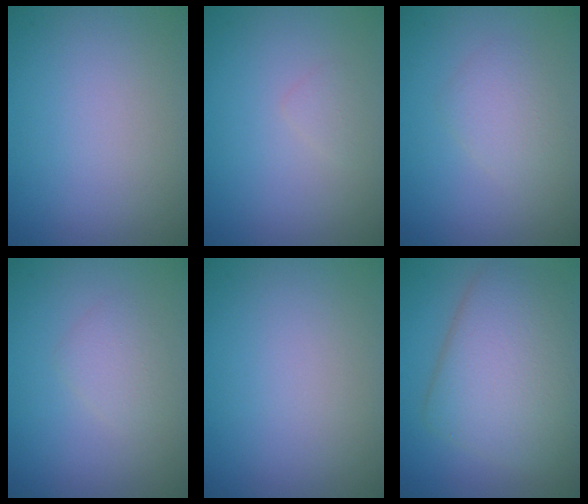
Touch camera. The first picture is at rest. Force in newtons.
{"total": 0.8, "press": 0.8, "slide": 0.1}
{"total": 2.1, "press": 2.1, "slide": 0.0}
{"total": 1.7, "press": 1.7, "slide": 0.1}
{"total": 0.0}
{"total": 8.6, "press": 8.6, "slide": 0.3}